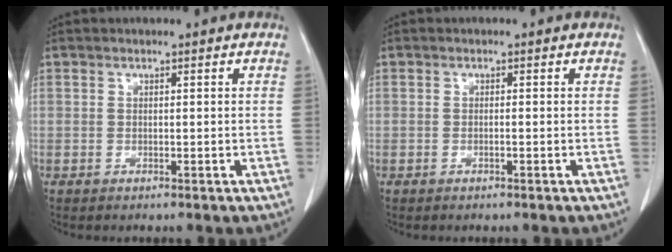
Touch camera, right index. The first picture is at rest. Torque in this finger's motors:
{"motor_torque": [-0.10, 0.06, -0.02, 0.01]}